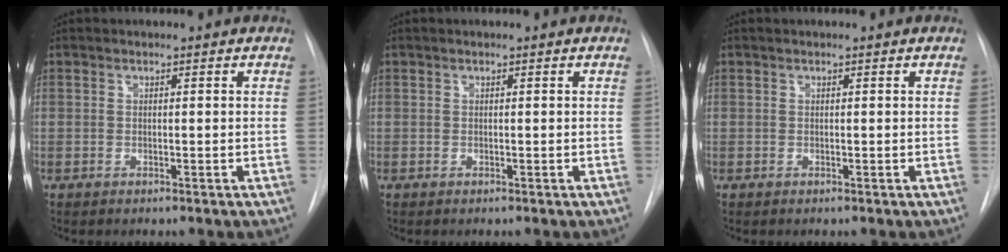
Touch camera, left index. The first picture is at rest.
{"total": 0.0}
{"total": 0.0}